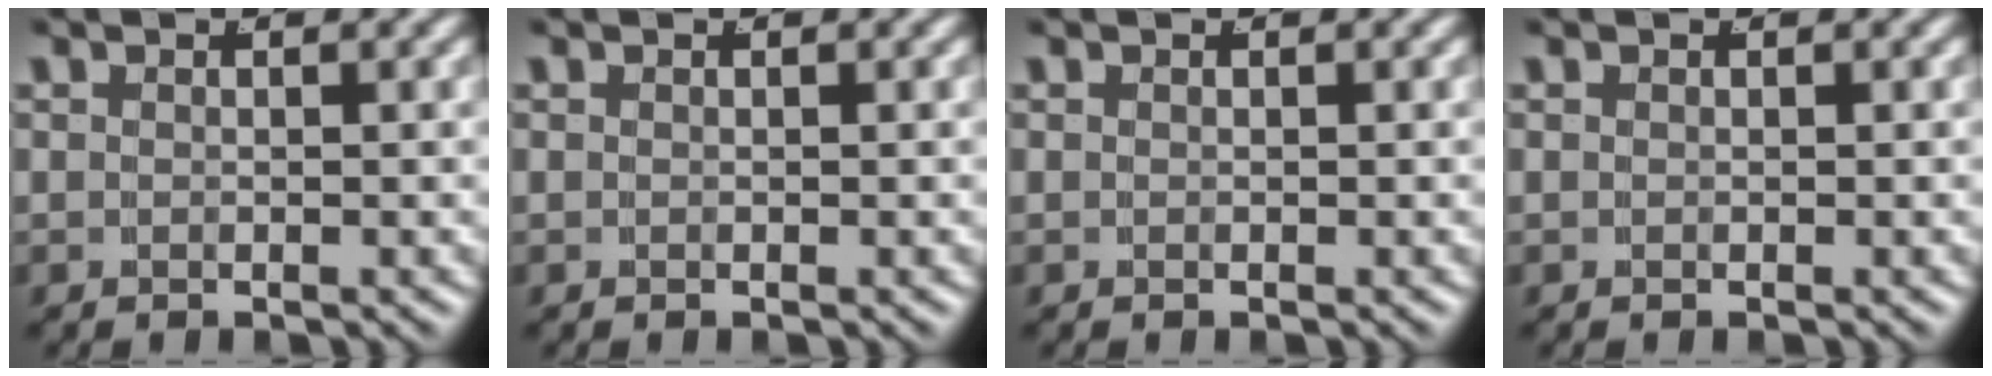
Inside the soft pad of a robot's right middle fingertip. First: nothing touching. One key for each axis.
{"total": 0.0}
{"total": 0.0}
{"total": 0.0}